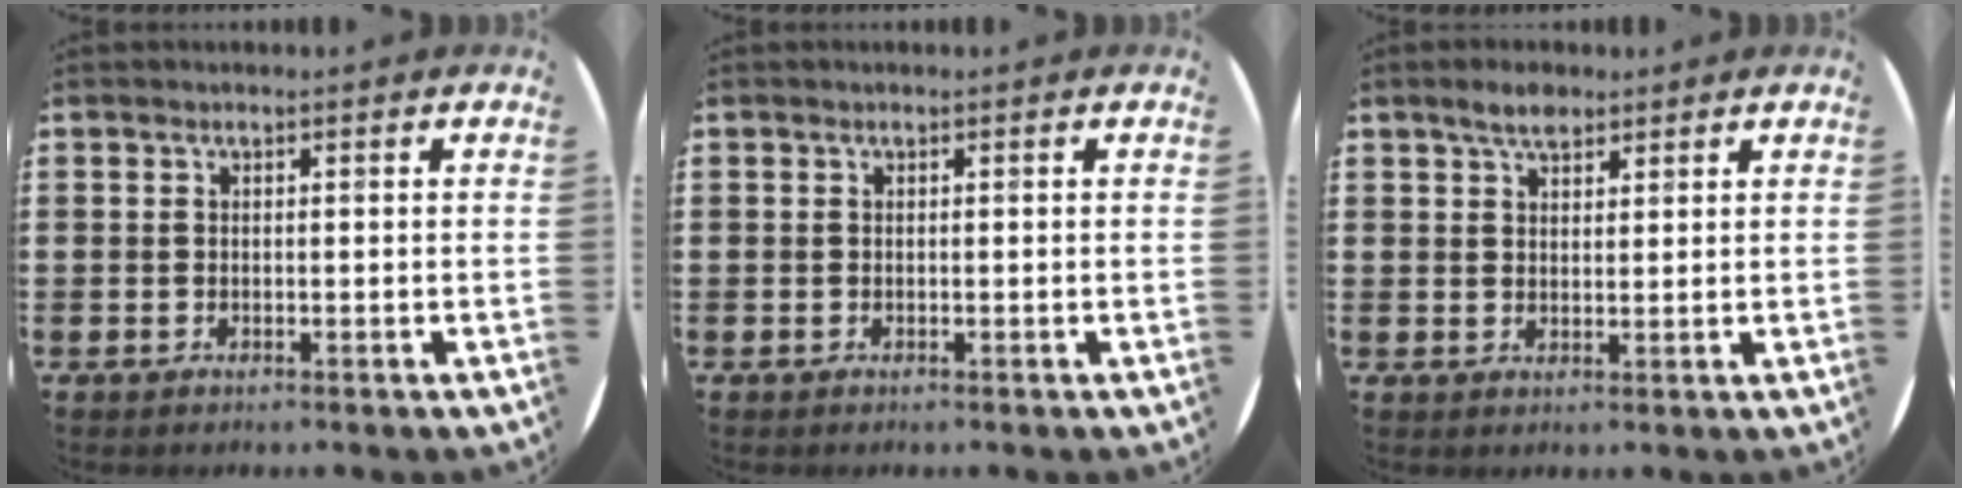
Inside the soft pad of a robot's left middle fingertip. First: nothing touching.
{"total": 0.0}
{"total": 3.5, "force": [2.8, 1.4, 1.5], "torque": [-0.016, 0.000, 0.048]}